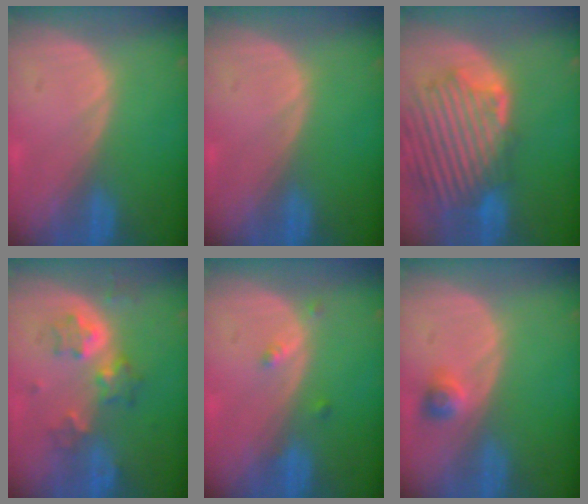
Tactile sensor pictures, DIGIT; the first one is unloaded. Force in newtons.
{"total": 0.0}
{"total": 12.9, "press": 11.5, "slide": 6.0}
{"total": 6.6, "press": 5.7, "slide": 3.2}
{"total": 1.9, "press": 1.5, "slide": 1.0}
{"total": 2.2, "press": 2.1, "slide": 0.8}